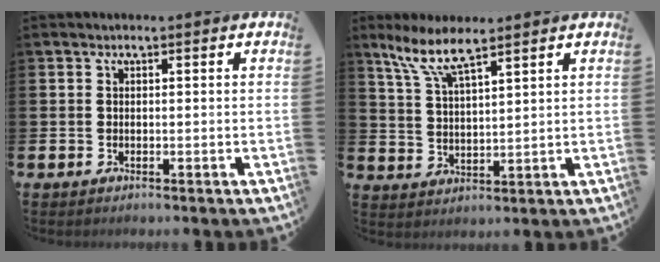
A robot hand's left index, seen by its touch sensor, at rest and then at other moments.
{"total": 6.8, "force": [5.6, 1.0, 3.7], "torque": [-0.093, -0.012, 0.099]}